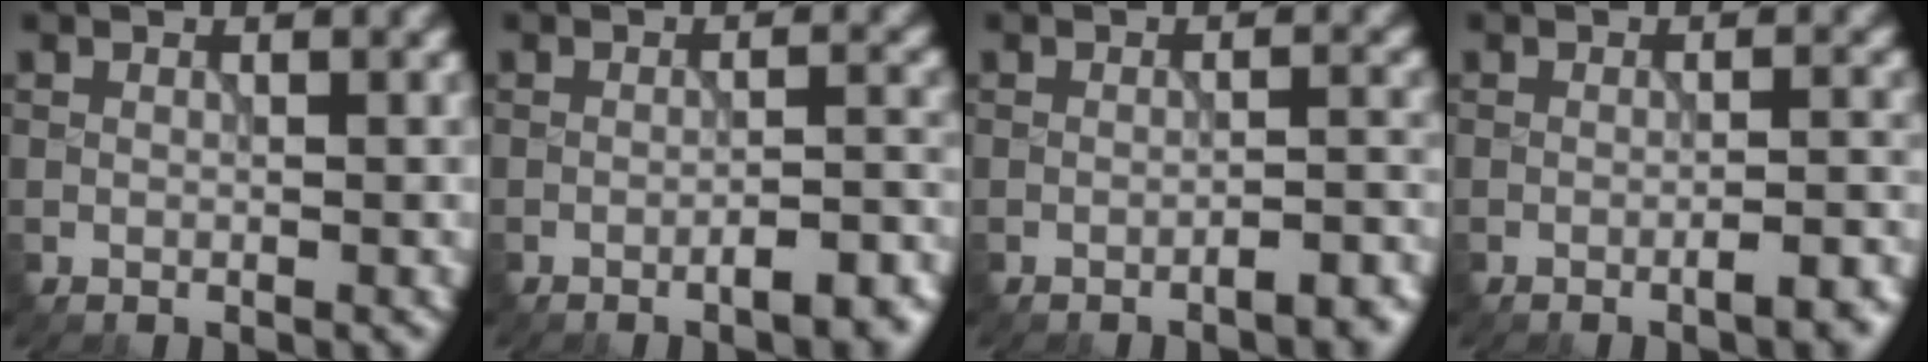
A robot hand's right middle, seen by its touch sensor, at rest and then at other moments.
{"total": 4.5, "force": [-2.6, 1.2, 3.4], "torque": [-0.043, 0.010, -0.031]}
{"total": 3.3, "force": [-2.1, 0.9, 2.4], "torque": [-0.028, 0.009, -0.029]}
{"total": 3.7, "force": [-1.9, 1.0, 3.0], "torque": [-0.036, 0.010, -0.025]}